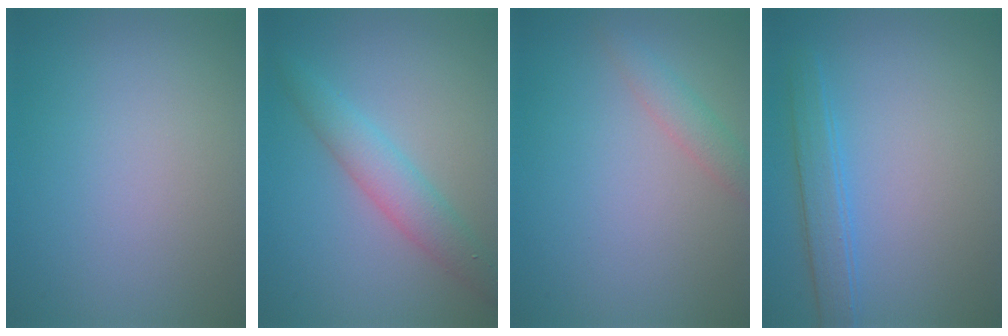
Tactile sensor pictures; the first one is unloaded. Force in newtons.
{"total": 3.3, "press": 3.3, "slide": 0.0}
{"total": 1.8, "press": 1.8, "slide": 0.1}
{"total": 2.5, "press": 2.5, "slide": 0.1}